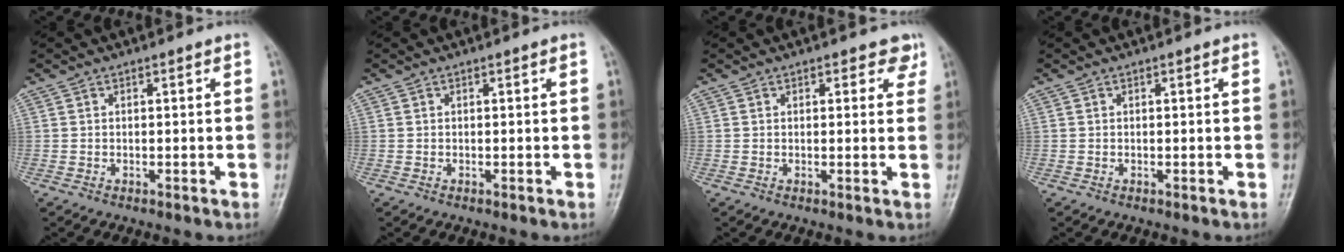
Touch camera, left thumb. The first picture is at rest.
{"total": 0.0}
{"total": 3.2, "force": [2.0, 2.0, 1.6], "torque": [0.012, -0.005, 0.018]}
{"total": 0.0}